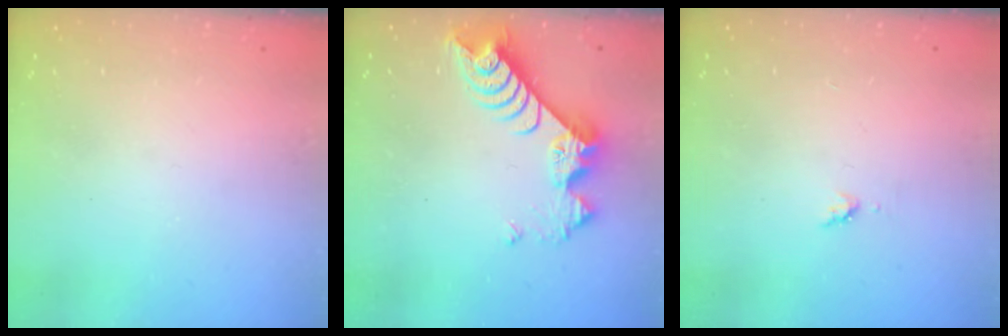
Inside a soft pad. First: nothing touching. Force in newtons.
{"total": 9.3, "press": 9.3, "slide": 1.0}
{"total": 3.5, "press": 3.4, "slide": 0.5}